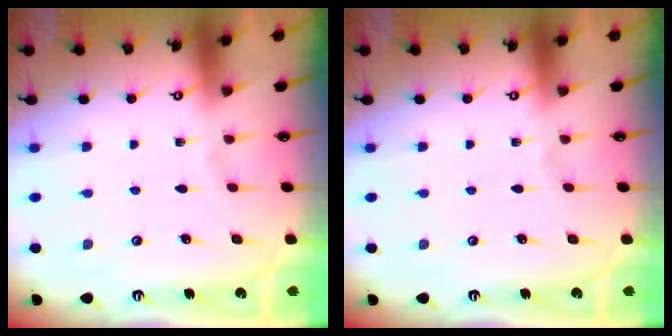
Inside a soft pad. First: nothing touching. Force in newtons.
{"total": 0.0}